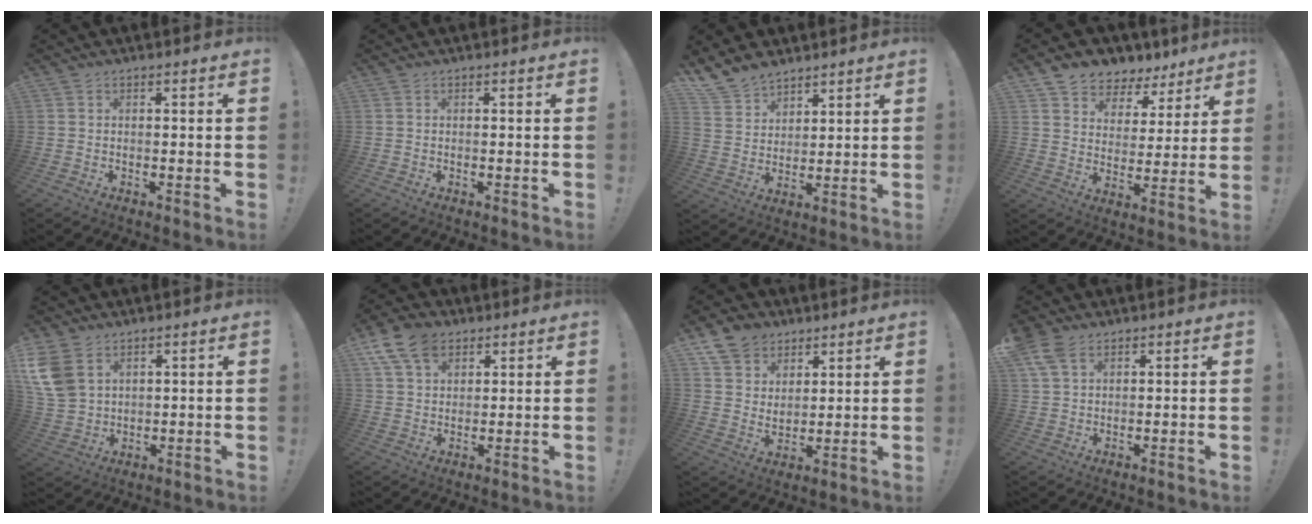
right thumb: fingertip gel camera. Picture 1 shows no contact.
{"total": 0.0}
{"total": 9.0, "force": [7.4, 4.7, 1.6], "torque": [-0.048, -0.049, 0.151]}
{"total": 6.8, "force": [4.8, 4.7, 0.7], "torque": [-0.013, -0.045, 0.095]}
{"total": 9.9, "force": [5.1, 6.6, 5.3], "torque": [-0.120, -0.019, 0.104]}
{"total": 11.3, "force": [6.3, 7.4, 5.8], "torque": [-0.101, -0.020, 0.124]}
{"total": 9.6, "force": [6.6, 6.7, 1.9], "torque": [-0.039, -0.047, 0.133]}
{"total": 6.9, "force": [4.1, 4.0, 3.9], "torque": [-0.074, -0.008, 0.081]}